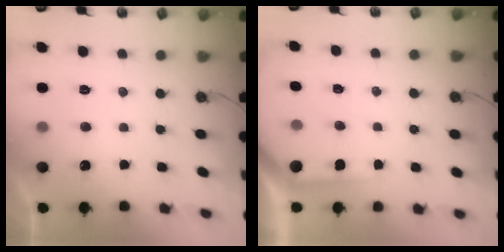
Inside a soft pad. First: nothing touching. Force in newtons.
{"total": 2.5, "press": 2.4, "slide": 0.4}